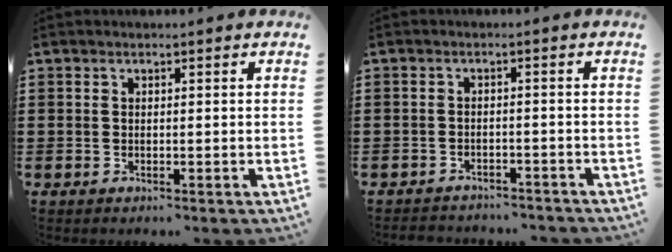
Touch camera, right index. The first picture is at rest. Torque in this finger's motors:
{"motor_torque": [-1.03, 1.11, -1.05, -0.16]}